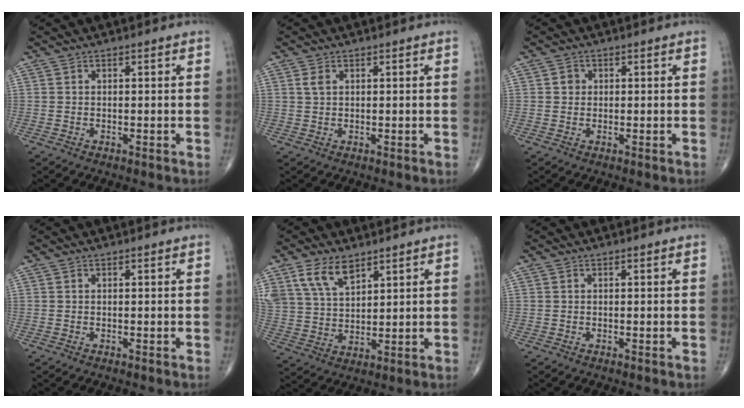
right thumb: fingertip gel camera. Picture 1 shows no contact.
{"total": 1.4, "force": [0.6, 0.8, 1.0], "torque": [-0.022, 0.004, 0.014]}
{"total": 1.5, "force": [0.2, 1.4, 0.5], "torque": [0.000, 0.002, 0.001]}
{"total": 0.0}
{"total": 8.8, "force": [5.6, 4.5, 5.1], "torque": [-0.090, -0.019, 0.117]}
{"total": 0.0}